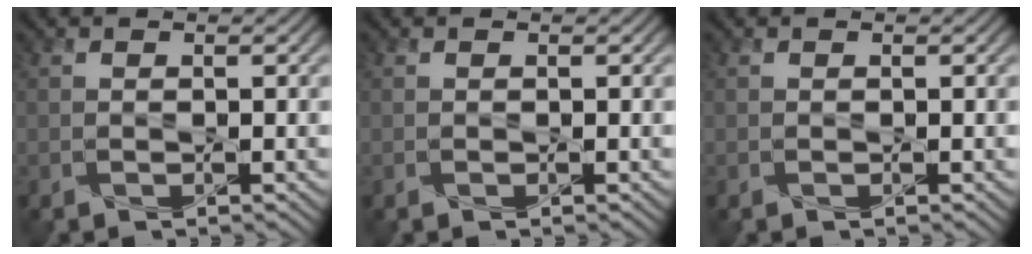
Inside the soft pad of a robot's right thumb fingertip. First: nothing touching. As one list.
[{"total": 0.0}, {"total": 0.0}]